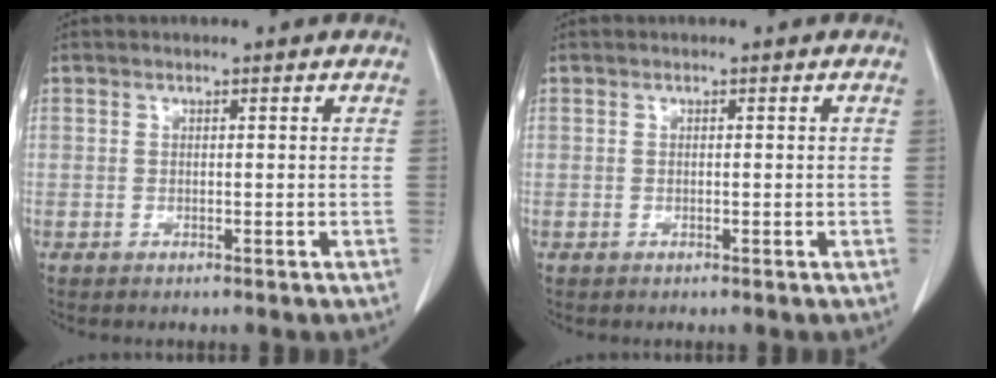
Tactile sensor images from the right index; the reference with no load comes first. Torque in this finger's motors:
{"motor_torque": [0.00, 0.00, 0.00, 0.00]}